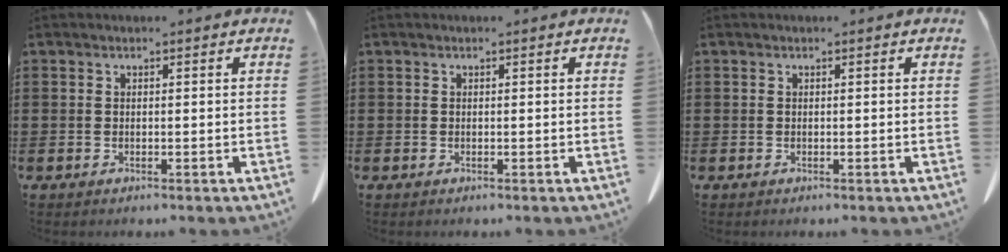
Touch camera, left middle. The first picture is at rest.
{"total": 0.0}
{"total": 0.0}